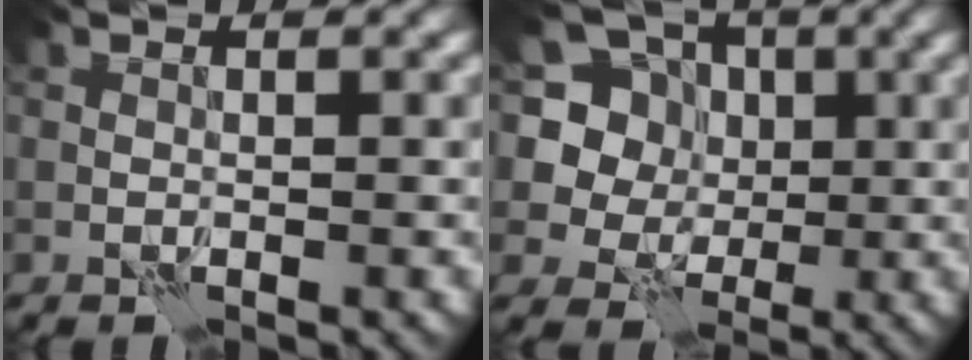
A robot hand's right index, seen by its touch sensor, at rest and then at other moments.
{"total": 8.2, "force": [2.6, 7.1, 3.4], "torque": [-0.067, 0.016, 0.017]}